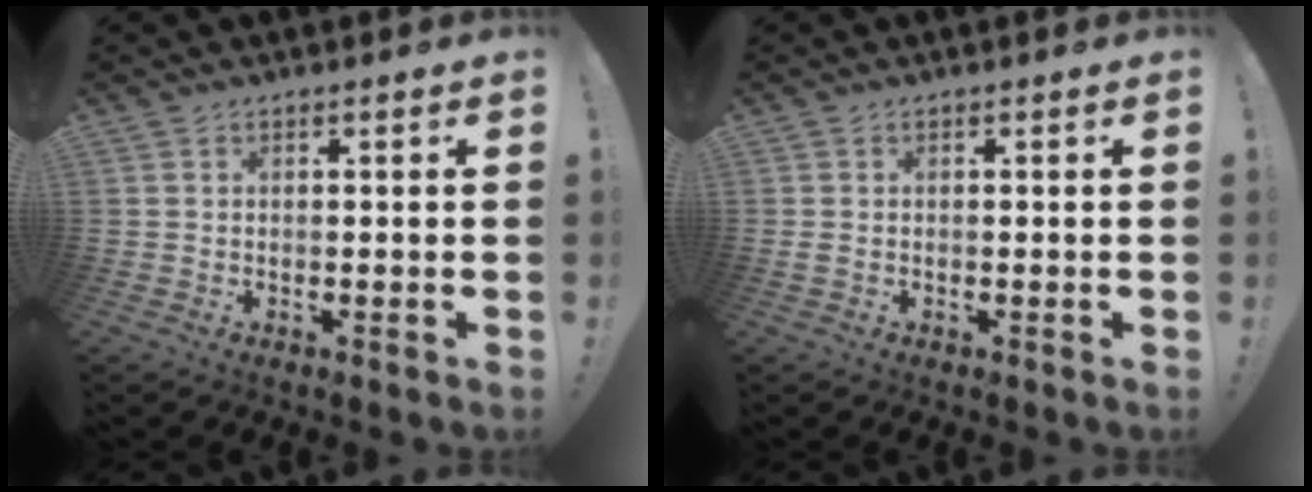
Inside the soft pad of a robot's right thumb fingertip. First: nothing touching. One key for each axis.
{"total": 0.8, "fx": -0.1, "fy": 0.3, "fz": 0.7, "tx": -0.010, "ty": -0.001, "tz": -0.001}